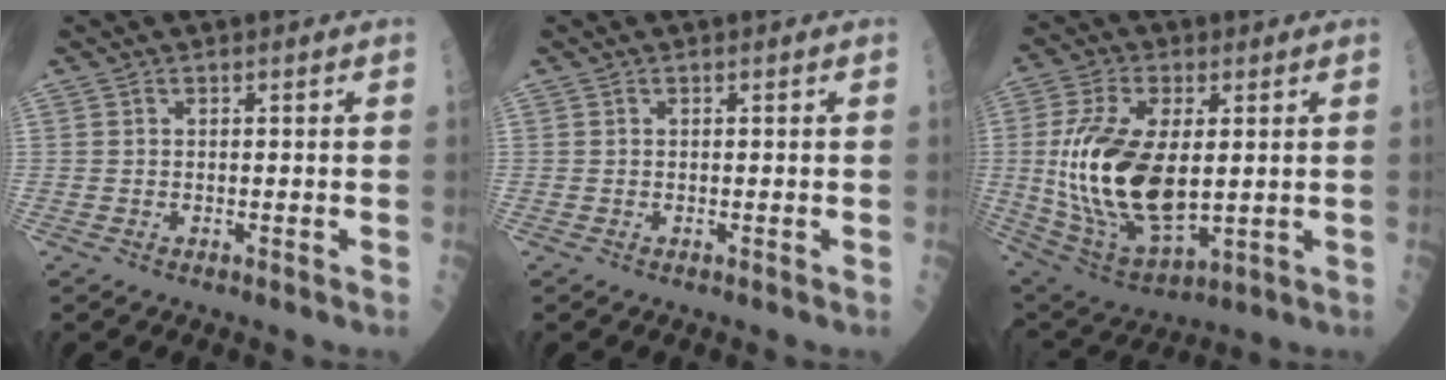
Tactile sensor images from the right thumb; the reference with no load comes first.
{"total": 0.0}
{"total": 21.3, "force": [0.8, 10.5, 18.5], "torque": [-0.374, -0.019, 0.029]}